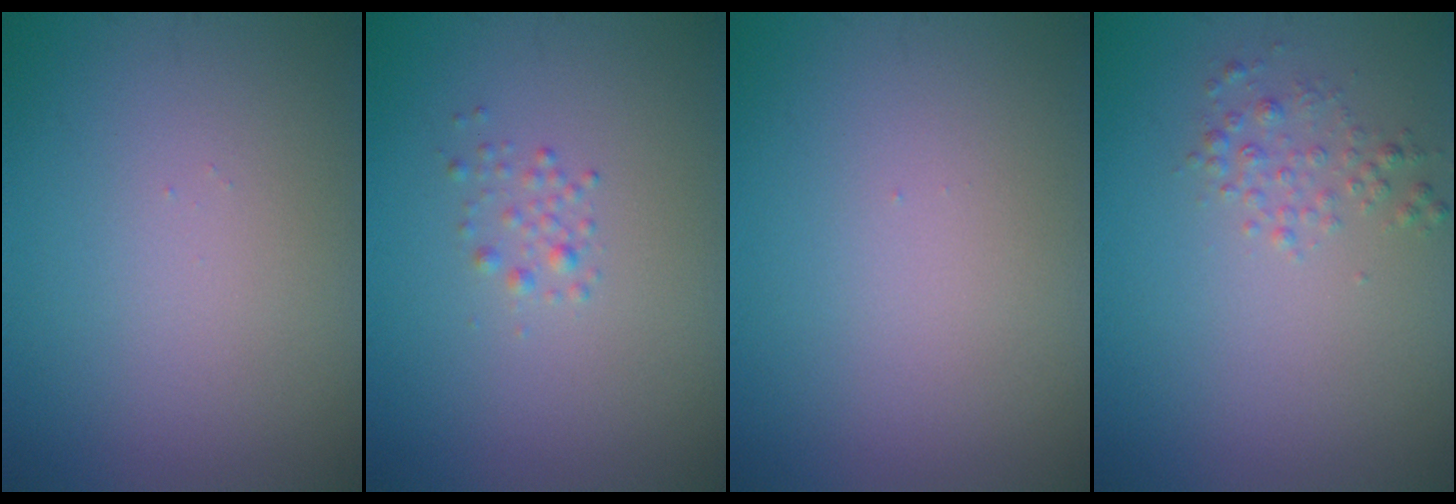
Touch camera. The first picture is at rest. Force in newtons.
{"total": 1.1, "press": 1.1, "slide": 0.1}
{"total": 0.0}
{"total": 1.5, "press": 1.5, "slide": 0.0}